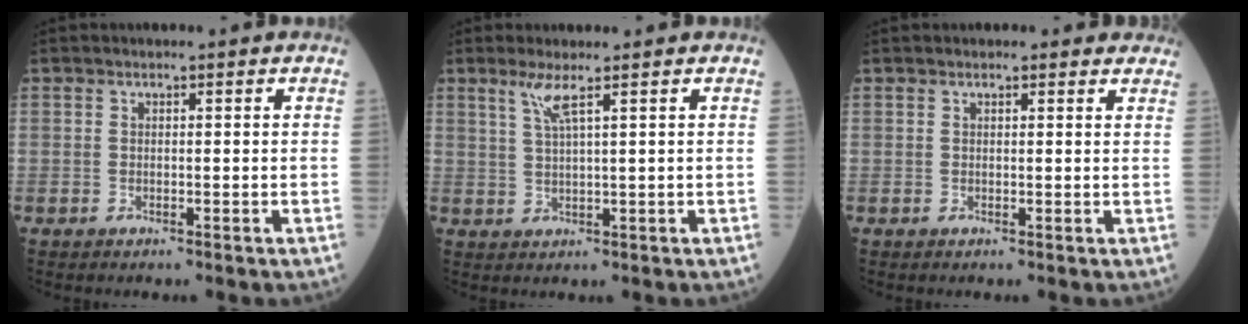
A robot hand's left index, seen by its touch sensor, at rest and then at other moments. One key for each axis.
{"total": 2.8, "fx": 1.6, "fy": -0.5, "fz": 2.3, "tx": -0.055, "ty": -0.005, "tz": 0.035}
{"total": 2.5, "fx": 2.2, "fy": 1.0, "fz": 0.5, "tx": -0.002, "ty": 0.006, "tz": 0.014}